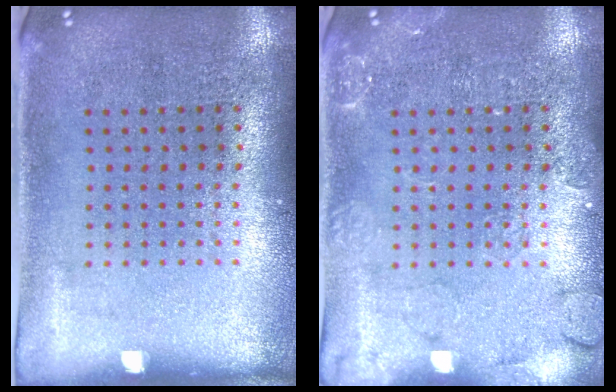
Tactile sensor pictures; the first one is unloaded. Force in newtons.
{"total": 2.4, "press": 2.4, "slide": 0.4}